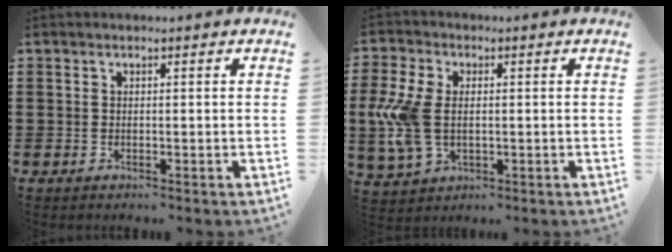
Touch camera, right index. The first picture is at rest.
{"total": 8.5, "force": [-0.2, 5.2, 6.6], "torque": [-0.181, -0.003, -0.013]}